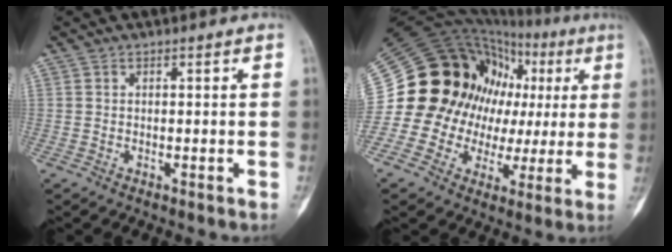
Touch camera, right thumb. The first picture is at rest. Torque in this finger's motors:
{"motor_torque": [1.57, 2.73, 0.19, -0.02, 0.09]}